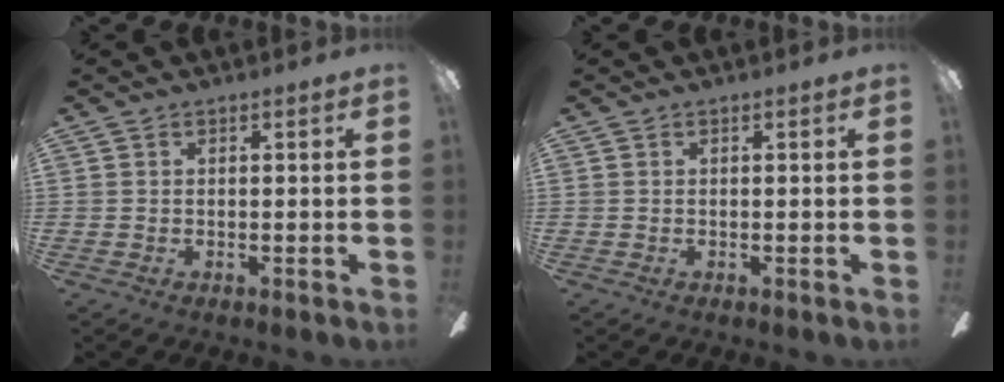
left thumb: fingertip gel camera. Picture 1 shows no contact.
{"total": 0.0}